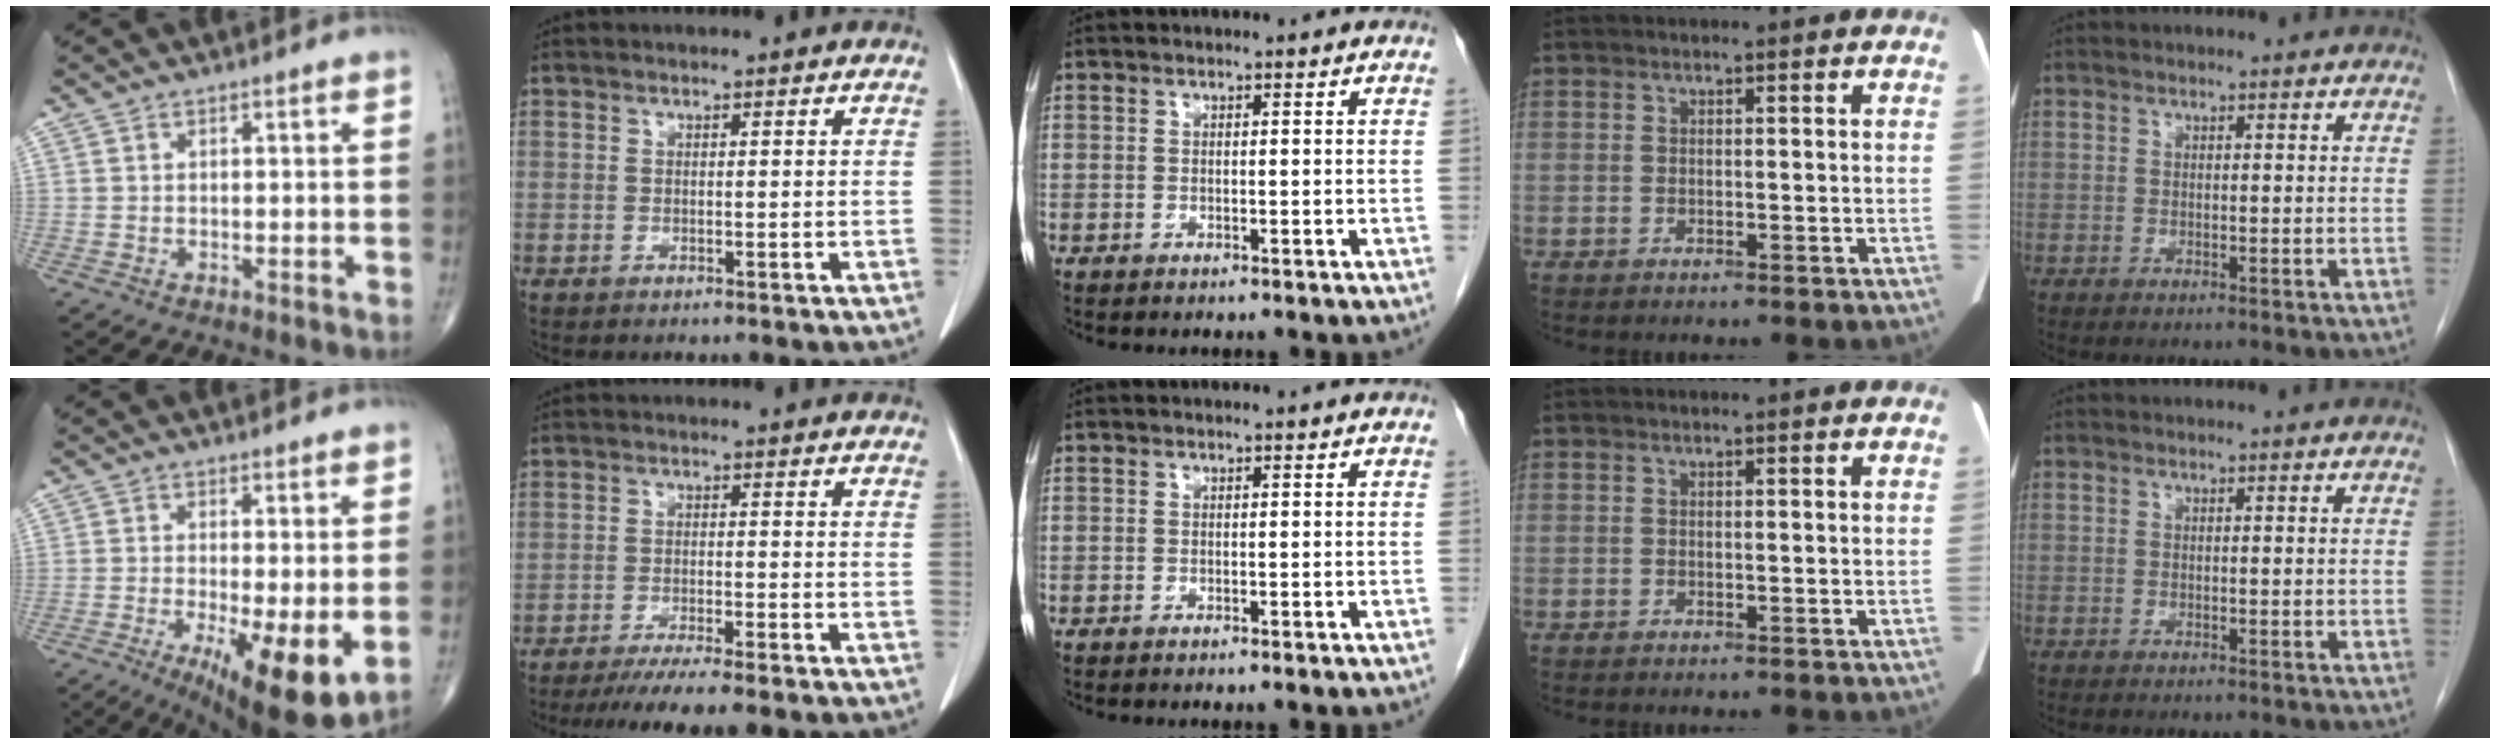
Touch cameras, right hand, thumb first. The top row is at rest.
{"thumb": {"total": 13.0, "force": [-3.5, 3.3, 12.1], "torque": [-0.181, -0.027, -0.046]}, "index": {"total": 9.2, "force": [-7.6, 0.1, 5.2], "torque": [-0.069, -0.019, -0.118]}}